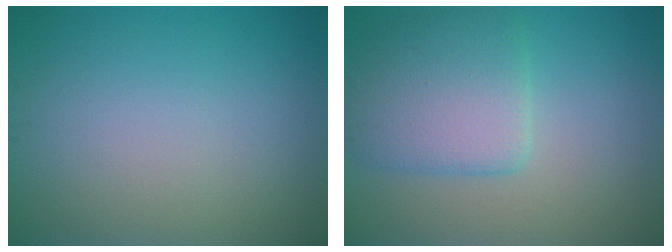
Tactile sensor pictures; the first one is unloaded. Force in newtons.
{"total": 5.3, "press": 5.3, "slide": 0.3}